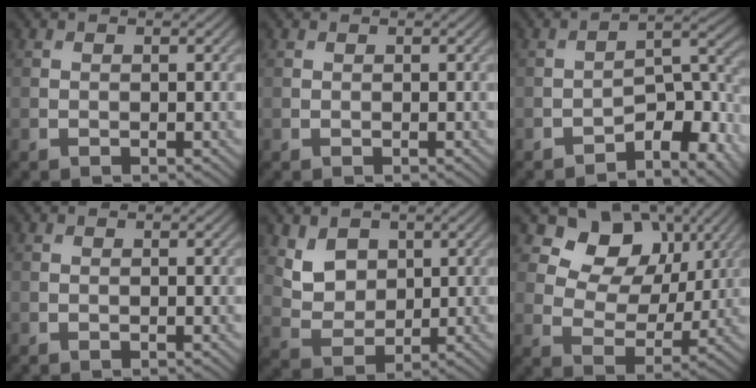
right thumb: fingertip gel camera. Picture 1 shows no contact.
{"total": 0.0}
{"total": 6.8, "force": [-4.4, 2.1, 4.7], "torque": [-0.062, 0.013, -0.081]}
{"total": 0.0}
{"total": 5.0, "force": [2.3, 3.7, 2.4], "torque": [-0.068, -0.018, 0.046]}
{"total": 10.1, "force": [5.1, 7.1, 5.2], "torque": [-0.088, -0.004, 0.078]}